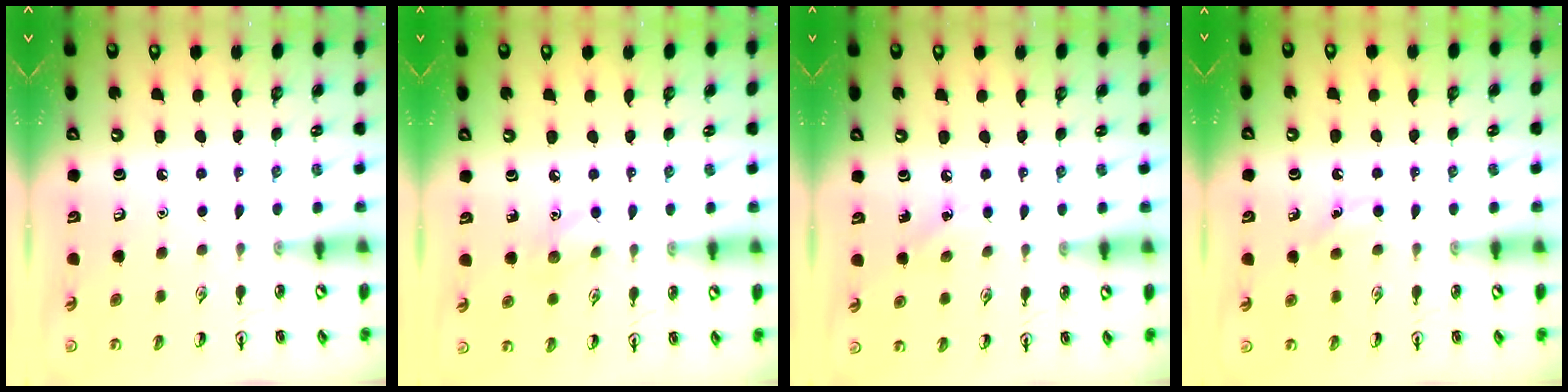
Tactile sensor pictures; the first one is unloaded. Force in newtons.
{"total": 6.1, "press": 5.8, "slide": 1.7}
{"total": 5.4, "press": 5.0, "slide": 1.8}
{"total": 4.8, "press": 4.5, "slide": 1.5}